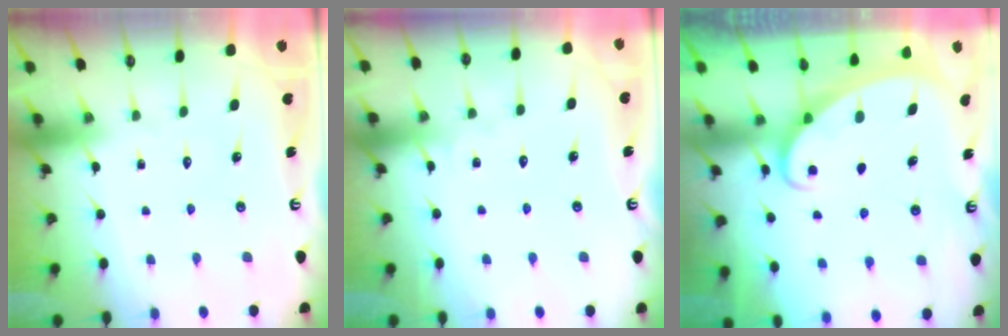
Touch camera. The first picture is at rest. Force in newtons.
{"total": 1.9, "press": 1.9, "slide": 0.2}
{"total": 2.1, "press": 2.1, "slide": 0.1}